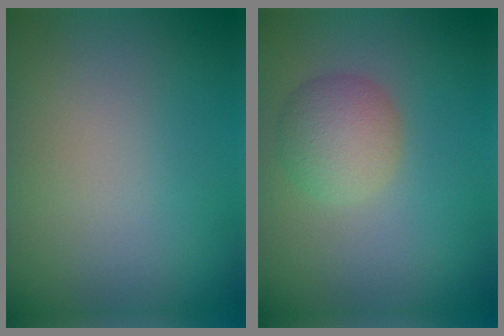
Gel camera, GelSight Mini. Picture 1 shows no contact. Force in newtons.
{"total": 3.5, "press": 3.5, "slide": 0.3}